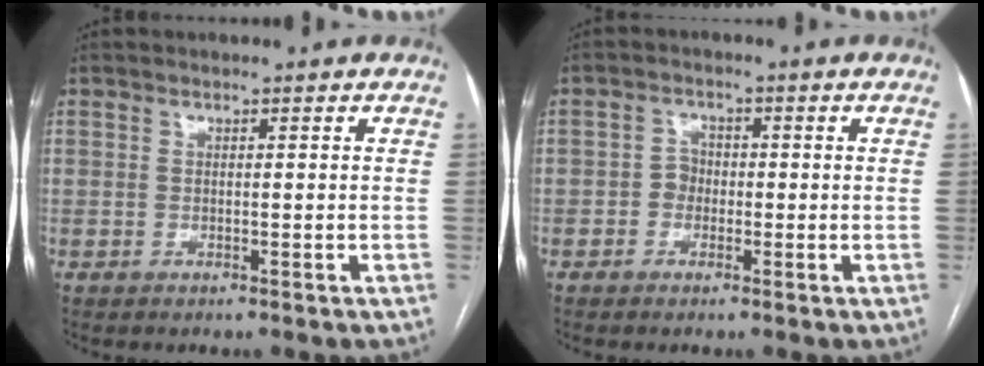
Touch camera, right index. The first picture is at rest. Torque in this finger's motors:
{"motor_torque": [0.27, 0.15, -0.01, 0.00]}